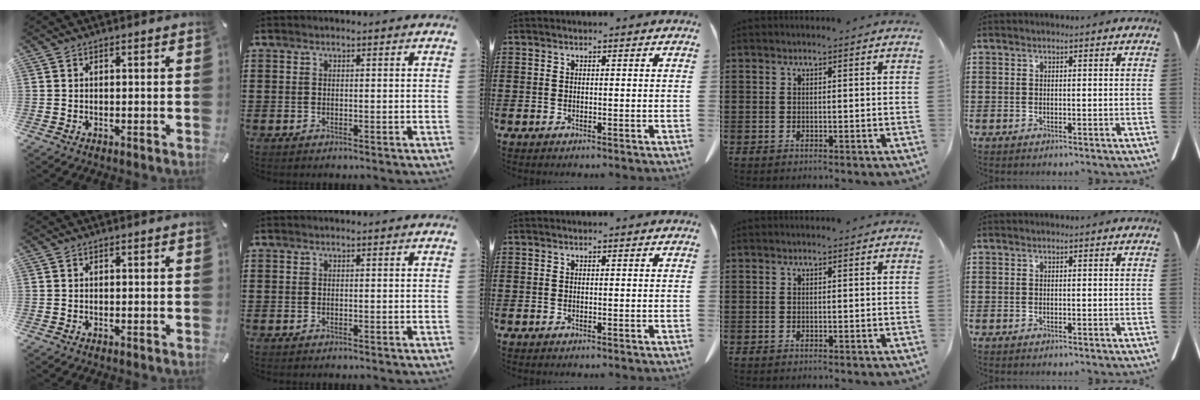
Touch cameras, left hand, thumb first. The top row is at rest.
{}